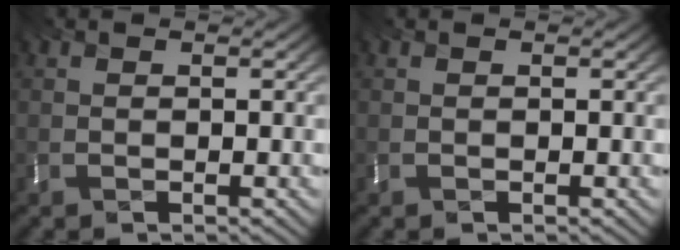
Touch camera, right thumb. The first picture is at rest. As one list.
[{"total": 0.0}]